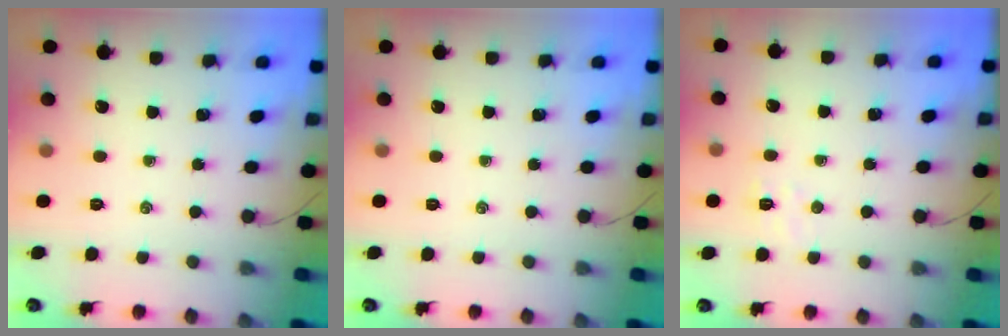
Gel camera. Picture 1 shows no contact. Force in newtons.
{"total": 0.0}
{"total": 4.5, "press": 4.4, "slide": 1.3}